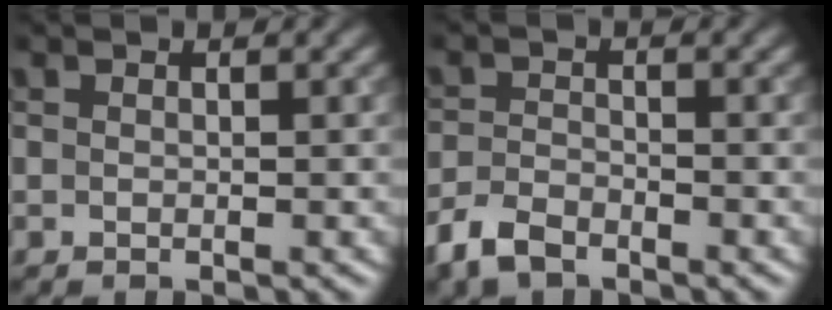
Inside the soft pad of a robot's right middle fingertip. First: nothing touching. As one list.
[{"total": 3.0, "force": [-2.5, 1.2, 1.1], "torque": [-0.028, -0.005, -0.060]}]